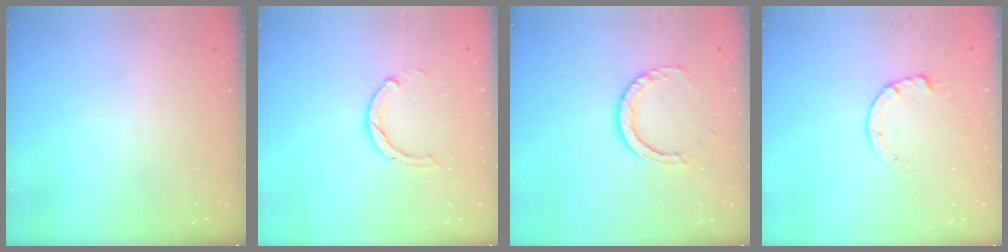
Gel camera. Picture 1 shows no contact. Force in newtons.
{"total": 3.0, "press": 3.0, "slide": 0.3}
{"total": 8.6, "press": 8.5, "slide": 1.3}
{"total": 3.3, "press": 3.3, "slide": 0.4}